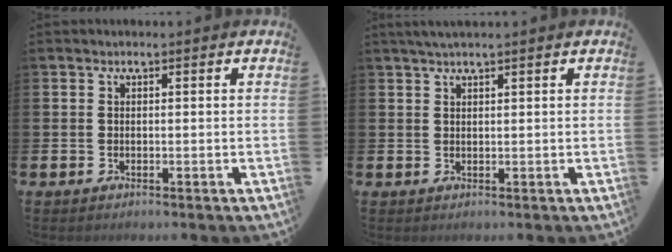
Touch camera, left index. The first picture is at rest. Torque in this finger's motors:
{"motor_torque": [0.15, -0.11, 0.06, 0.04]}